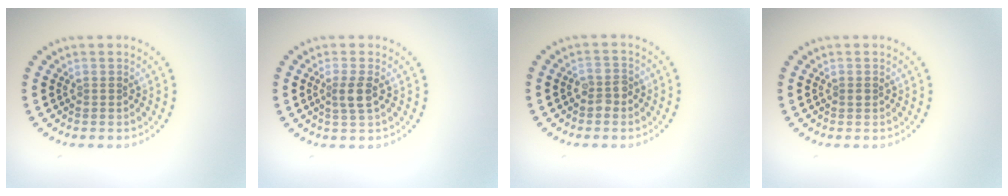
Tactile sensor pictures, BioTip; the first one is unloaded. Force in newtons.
{"total": 1.9, "press": 1.6, "slide": 1.1}
{"total": 1.7, "press": 1.7, "slide": 0.4}
{"total": 0.6, "press": 0.6, "slide": 0.0}